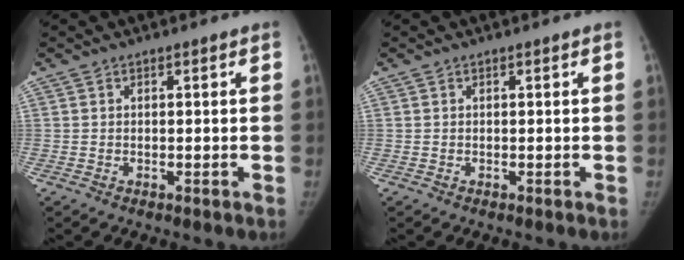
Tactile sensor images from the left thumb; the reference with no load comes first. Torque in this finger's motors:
{"motor_torque": [0.00, 0.00, 0.09, 0.02, 0.00]}